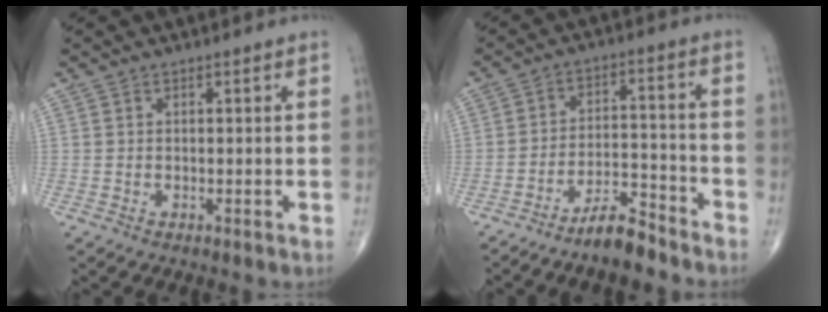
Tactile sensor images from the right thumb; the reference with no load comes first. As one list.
[{"total": 7.5, "force": [-6.4, 1.8, 3.5], "torque": [-0.056, 0.057, -0.115]}]